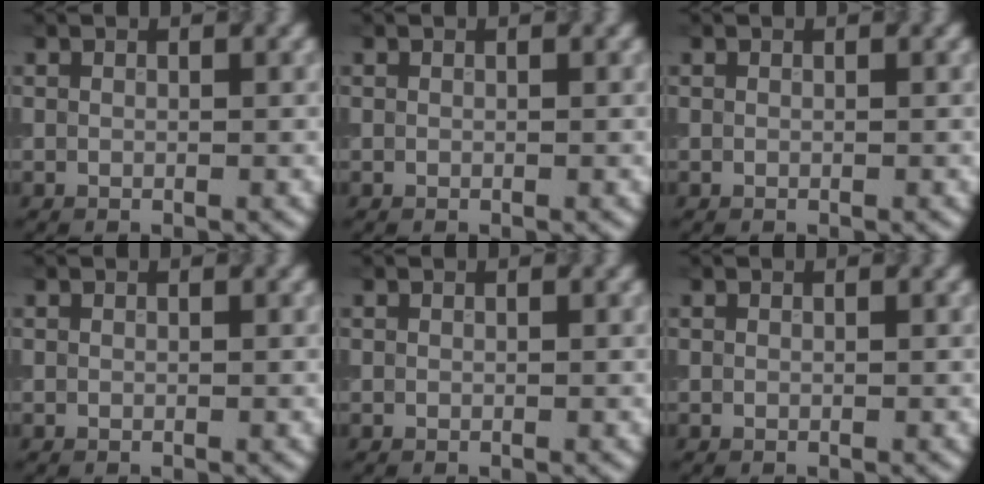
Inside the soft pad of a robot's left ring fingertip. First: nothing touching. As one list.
[{"total": 0.0}, {"total": 0.0}, {"total": 0.0}, {"total": 0.0}, {"total": 0.0}]